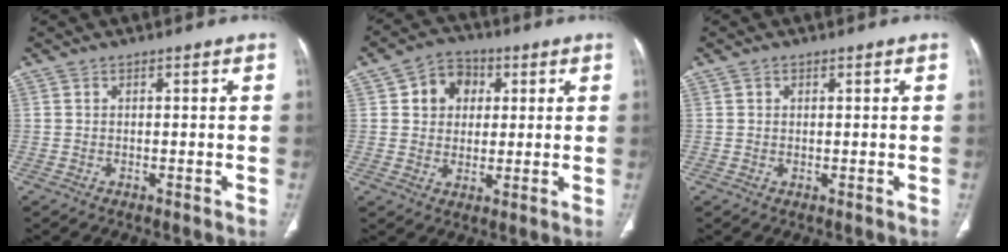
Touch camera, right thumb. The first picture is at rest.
{"total": 8.3, "force": [2.3, 6.9, 4.0], "torque": [-0.023, -0.001, 0.033]}
{"total": 0.8, "force": [0.4, 0.6, 0.2], "torque": [0.002, 0.000, 0.007]}